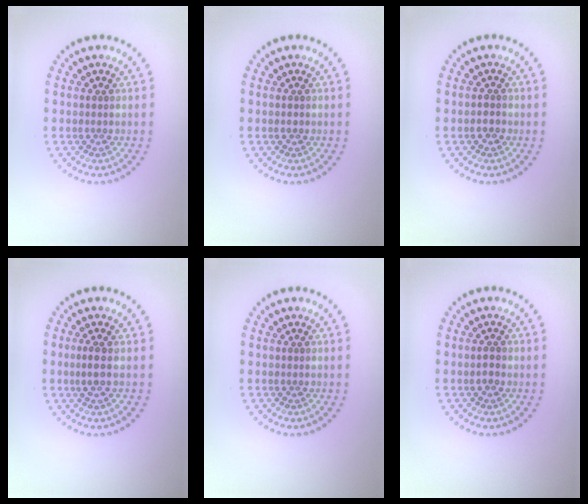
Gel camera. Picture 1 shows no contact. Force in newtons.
{"total": 0.6, "press": 0.6, "slide": 0.1}
{"total": 1.1, "press": 1.0, "slide": 0.5}
{"total": 1.5, "press": 1.2, "slide": 0.9}
{"total": 0.0}
{"total": 1.0, "press": 1.0, "slide": 0.1}